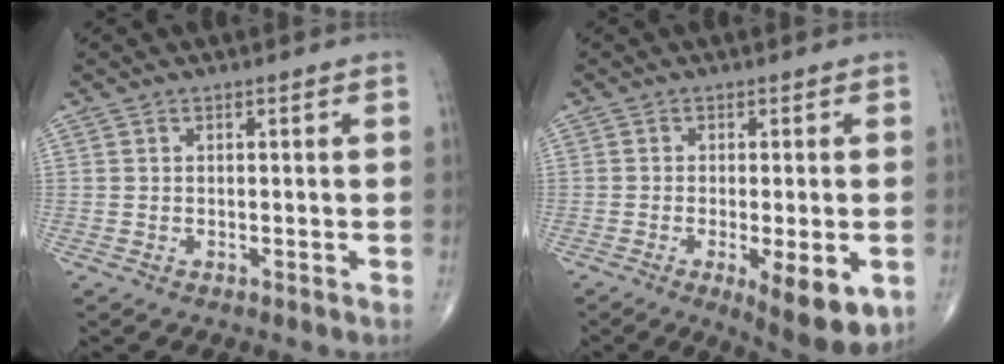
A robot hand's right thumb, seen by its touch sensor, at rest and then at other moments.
{"total": 10.3, "force": [-3.5, 3.2, 9.2], "torque": [-0.122, -0.016, -0.044]}